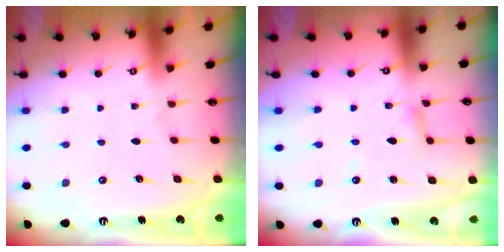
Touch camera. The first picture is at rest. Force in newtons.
{"total": 2.8, "press": 2.7, "slide": 0.3}